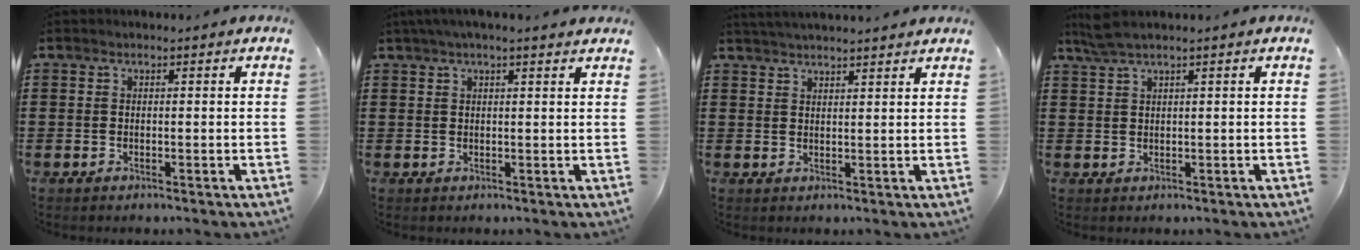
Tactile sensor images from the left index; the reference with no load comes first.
{"total": 2.3, "force": [1.8, 0.0, 1.4], "torque": [-0.032, 0.005, 0.033]}
{"total": 2.5, "force": [2.5, -0.3, 0.3], "torque": [-0.011, -0.003, 0.048]}
{"total": 2.4, "force": [1.6, 0.0, 1.8], "torque": [-0.036, 0.000, 0.029]}